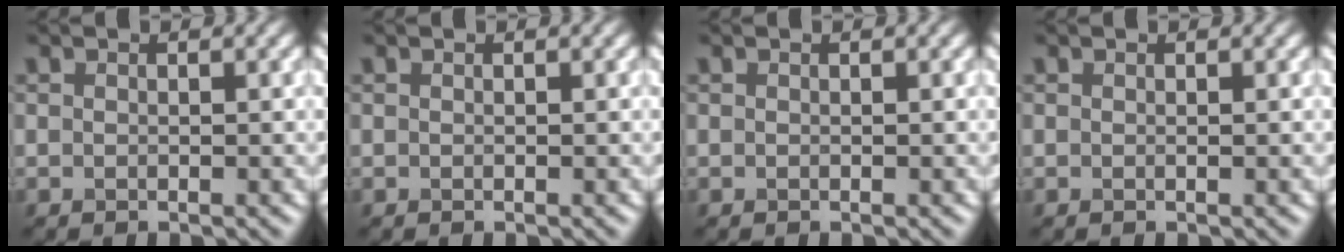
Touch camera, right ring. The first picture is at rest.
{"total": 0.0}
{"total": 0.0}
{"total": 0.0}